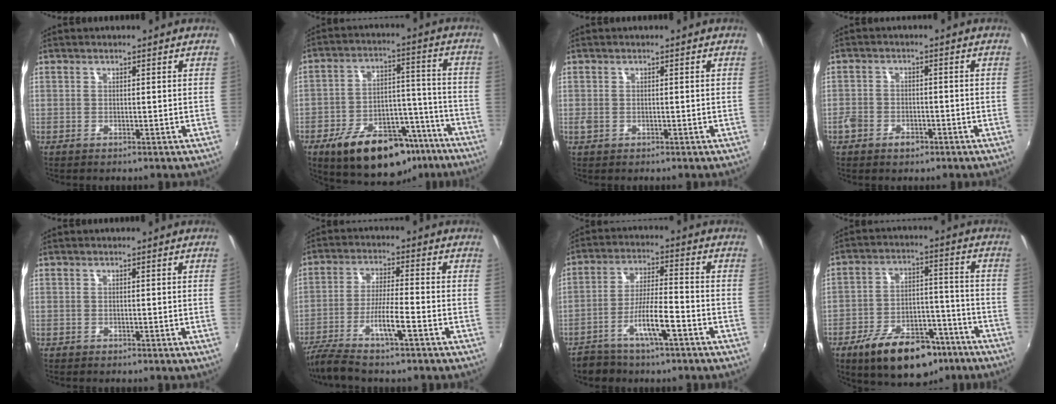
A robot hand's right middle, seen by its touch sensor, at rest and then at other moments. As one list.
[{"total": 20.8, "force": [-13.8, 10.6, 11.4], "torque": [-0.195, 0.029, -0.184]}, {"total": 1.6, "force": [-0.5, 1.2, 0.9], "torque": [-0.017, -0.003, -0.011]}, {"total": 4.7, "force": [-2.9, 3.2, 2.0], "torque": [-0.055, 0.002, -0.051]}, {"total": 0.6, "force": [0.0, -0.5, 0.4], "torque": [-0.004, 0.000, 0.000]}, {"total": 9.6, "force": [-6.3, 0.2, 7.3], "torque": [-0.147, -0.013, -0.113]}, {"total": 8.6, "force": [-5.5, 2.4, 6.2], "torque": [-0.125, 0.011, -0.089]}, {"total": 17.3, "force": [-11.5, 8.5, 9.7], "torque": [-0.173, 0.011, -0.166]}]